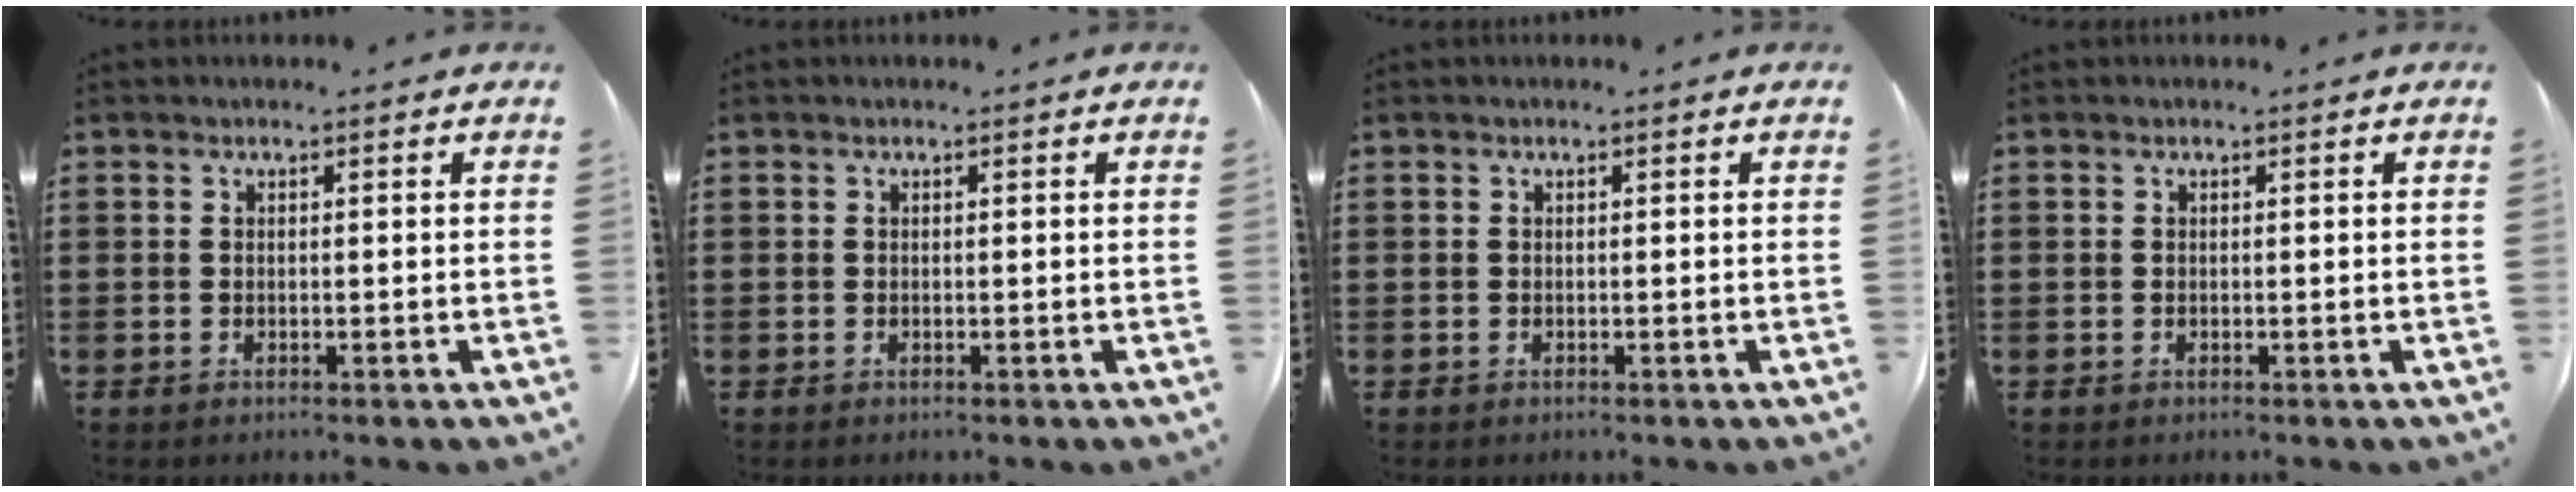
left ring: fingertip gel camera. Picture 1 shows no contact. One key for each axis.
{"total": 0.0}
{"total": 0.0}
{"total": 0.0}